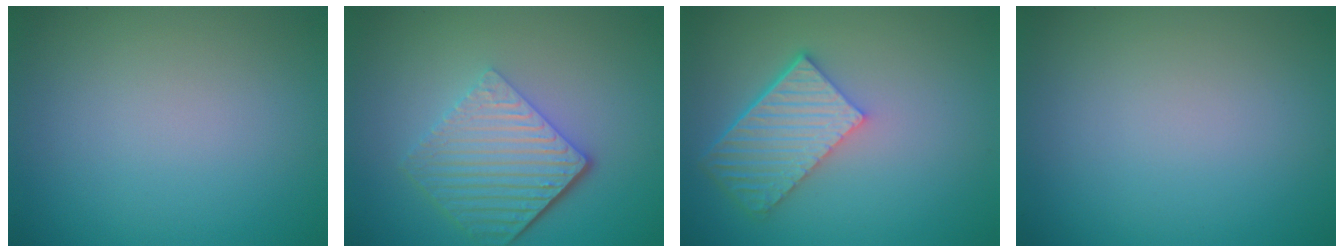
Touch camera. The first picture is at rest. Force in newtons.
{"total": 5.8, "press": 4.2, "slide": 4.0}
{"total": 5.7, "press": 4.1, "slide": 3.9}
{"total": 0.0}